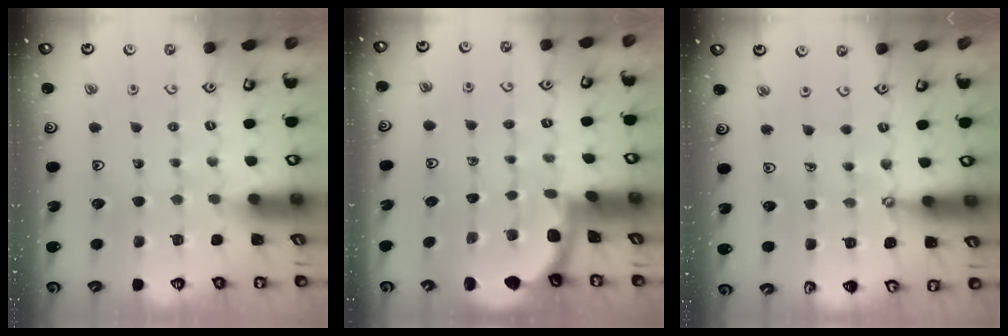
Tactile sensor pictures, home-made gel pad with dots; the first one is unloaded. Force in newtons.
{"total": 1.9, "press": 1.9, "slide": 0.0}
{"total": 0.6, "press": 0.6, "slide": 0.1}